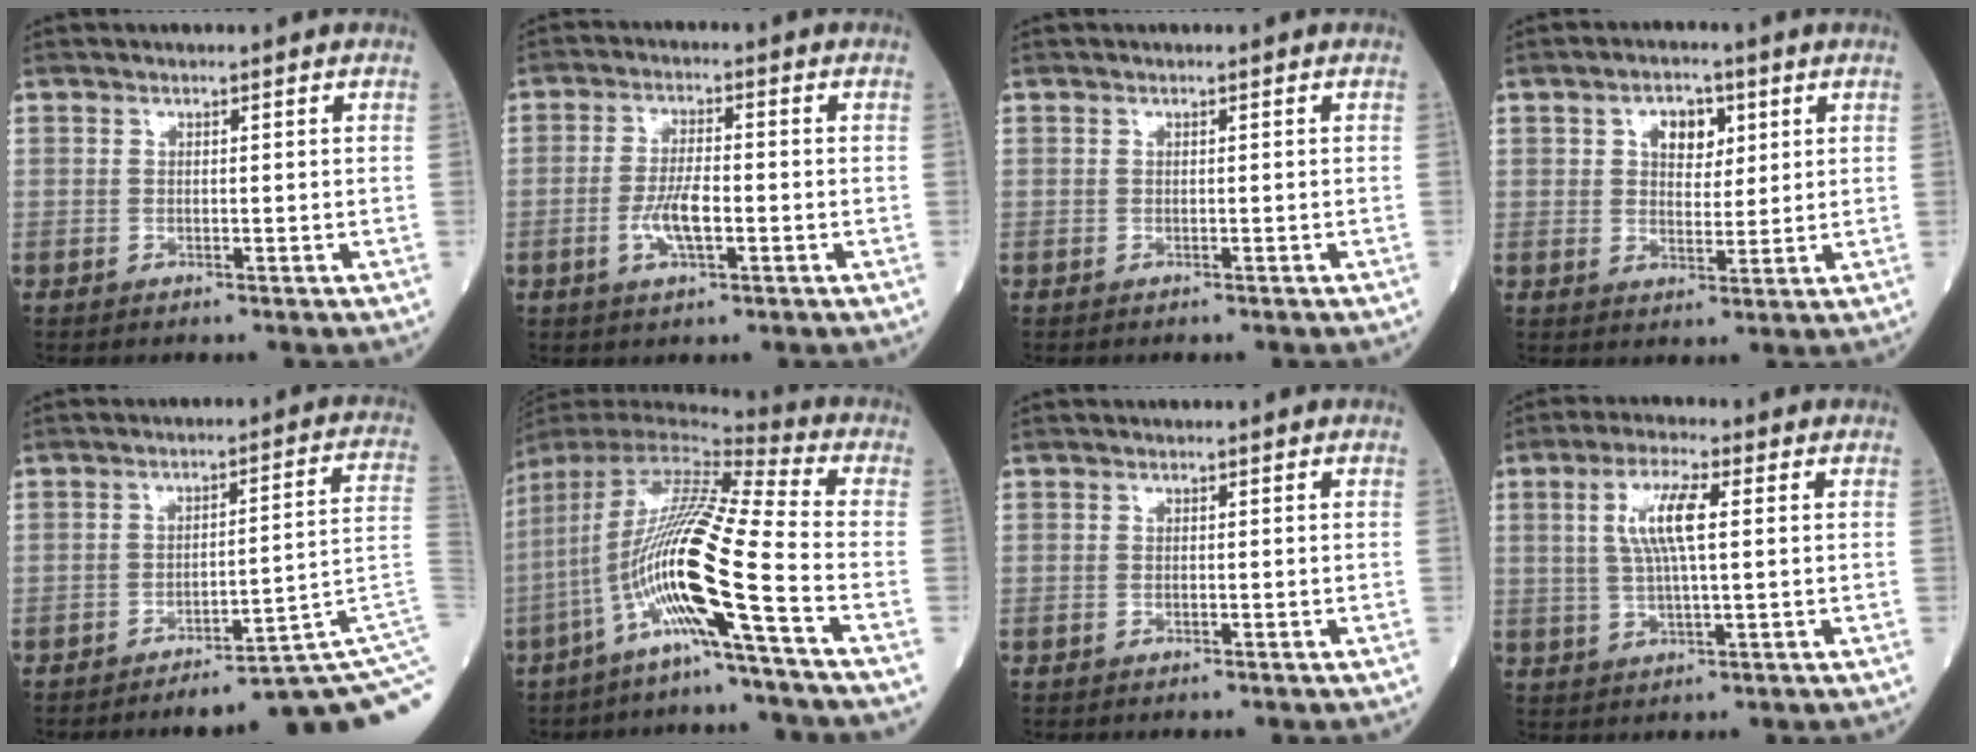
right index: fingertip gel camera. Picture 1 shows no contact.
{"total": 5.5, "force": [-1.5, 1.5, 5.1], "torque": [-0.100, 0.002, -0.026]}
{"total": 0.6, "force": [-0.6, 0.1, 0.2], "torque": [0.000, -0.001, -0.010]}
{"total": 5.1, "force": [2.0, 3.2, 3.5], "torque": [-0.053, 0.011, 0.034]}
{"total": 12.7, "force": [-7.7, -1.5, 10.0], "torque": [-0.045, 0.046, -0.099]}
{"total": 16.9, "force": [-6.0, -1.0, 15.8], "torque": [-0.308, 0.000, -0.126]}
{"total": 0.0}
{"total": 7.1, "force": [1.5, 1.1, 6.8], "torque": [-0.139, 0.008, 0.030]}